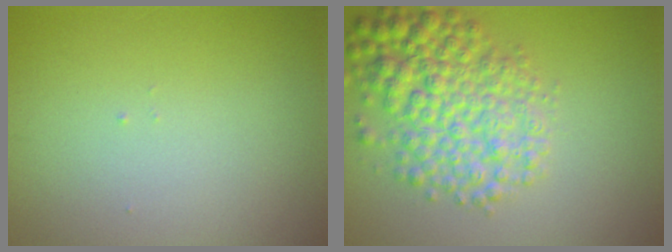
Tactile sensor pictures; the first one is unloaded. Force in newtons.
{"total": 6.3, "press": 6.3, "slide": 0.1}